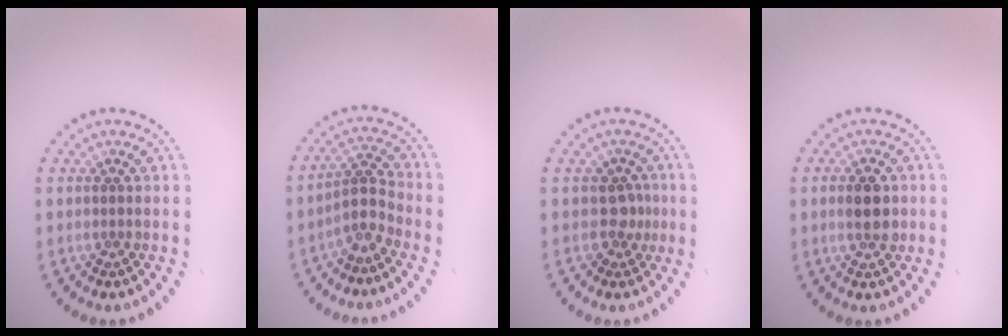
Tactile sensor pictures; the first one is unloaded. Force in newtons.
{"total": 2.8, "press": 2.0, "slide": 2.0}
{"total": 1.8, "press": 1.4, "slide": 1.2}
{"total": 3.0, "press": 3.0, "slide": 0.1}